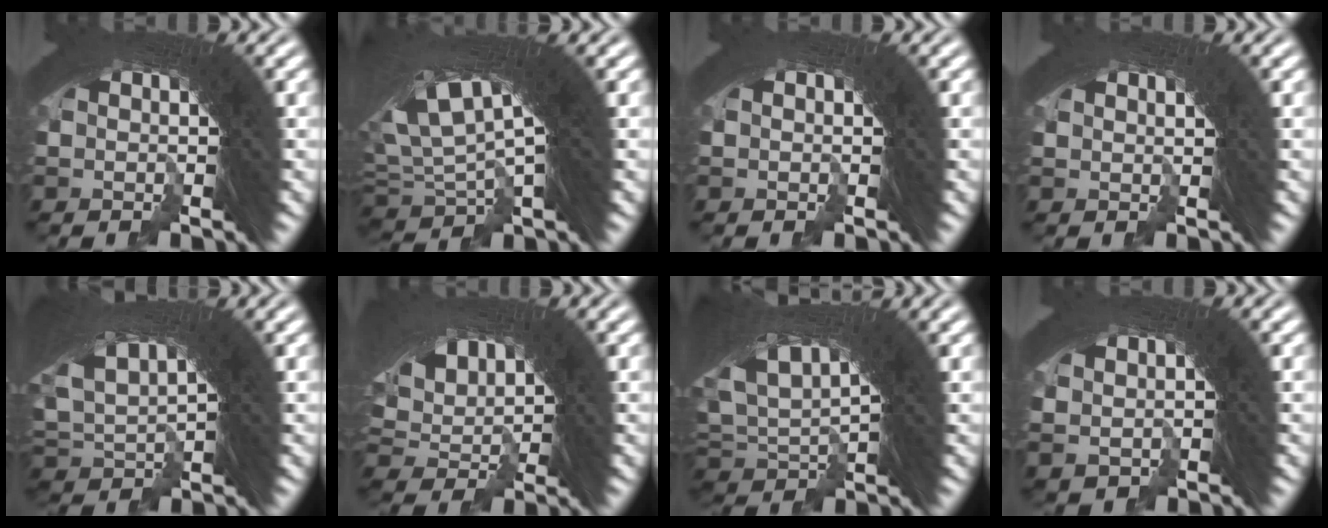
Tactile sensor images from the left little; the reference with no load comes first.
{"total": 14.1, "force": [2.7, 9.1, 10.5], "torque": [-0.222, 0.001, 0.046]}
{"total": 0.8, "force": [-0.5, -0.1, -0.6], "torque": [0.011, -0.003, -0.006]}
{"total": 0.0}
{"total": 10.4, "force": [1.7, 7.2, 7.3], "torque": [-0.178, -0.011, 0.026]}
{"total": 6.5, "force": [-0.3, 5.0, 4.2], "torque": [-0.110, -0.021, 0.007]}
{"total": 10.5, "force": [0.9, 6.7, 8.0], "torque": [-0.193, -0.019, 0.023]}
{"total": 2.2, "force": [-0.3, 2.1, 0.6], "torque": [-0.033, -0.007, 0.003]}